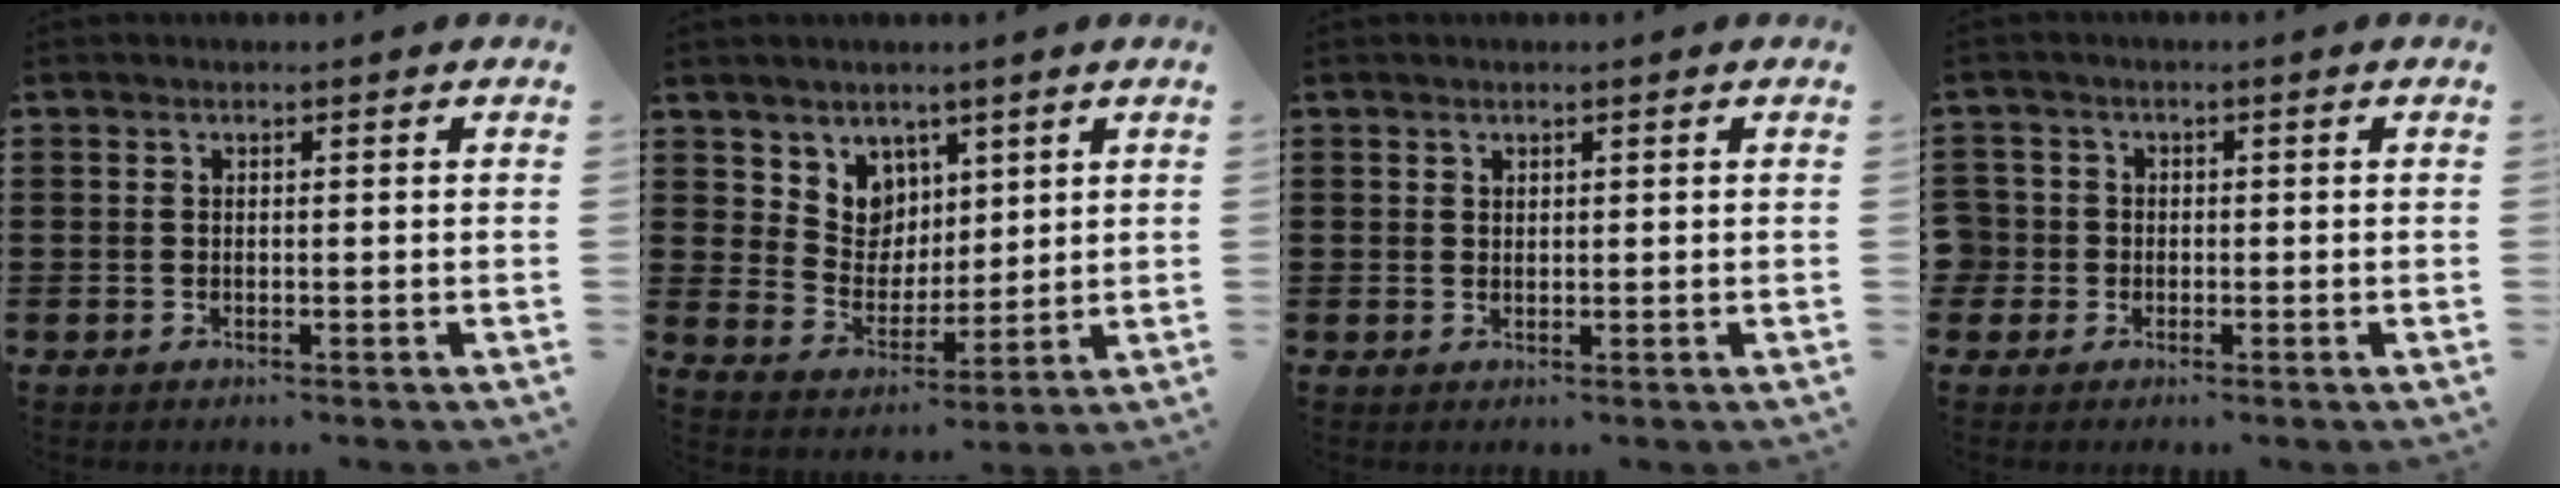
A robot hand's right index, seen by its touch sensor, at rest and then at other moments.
{"total": 6.4, "force": [4.0, 5.0, 0.1], "torque": [-0.041, -0.016, 0.079]}
{"total": 1.0, "force": [0.7, 0.6, 0.1], "torque": [-0.004, 0.001, 0.015]}
{"total": 2.6, "force": [-0.6, 2.5, 0.4], "torque": [-0.028, 0.003, -0.018]}